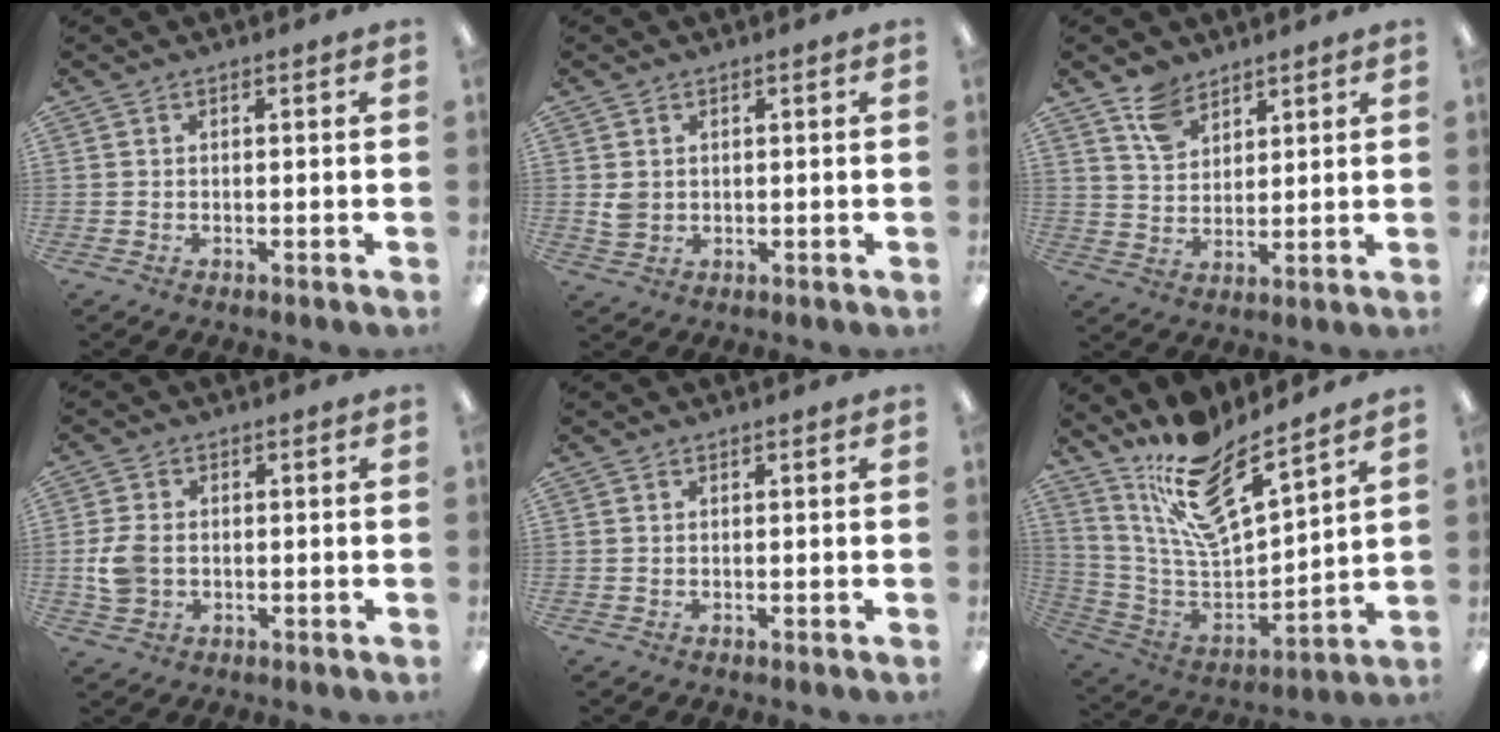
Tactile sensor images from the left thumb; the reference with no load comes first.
{"total": 2.6, "force": [0.7, 2.3, 1.1], "torque": [-0.015, 0.000, 0.012]}
{"total": 7.6, "force": [5.6, 4.5, 2.5], "torque": [-0.054, -0.018, 0.107]}
{"total": 6.3, "force": [-0.4, 4.8, 4.0], "torque": [-0.091, 0.007, -0.005]}
{"total": 0.0}
{"total": 17.3, "force": [13.5, 5.1, 9.5], "torque": [-0.184, -0.095, 0.235]}